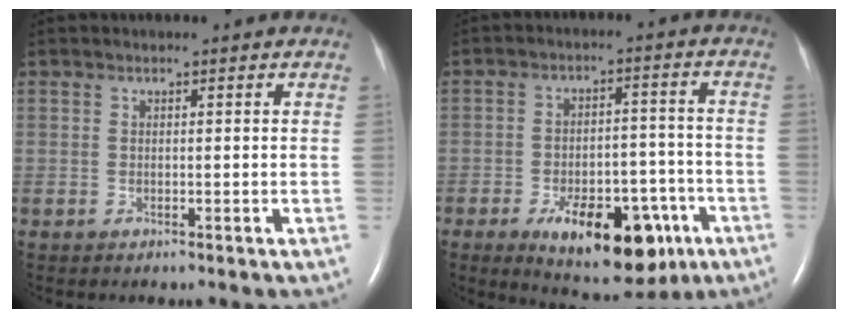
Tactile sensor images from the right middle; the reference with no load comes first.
{"total": 15.0, "force": [-7.9, 6.7, 10.9], "torque": [-0.147, 0.006, -0.103]}